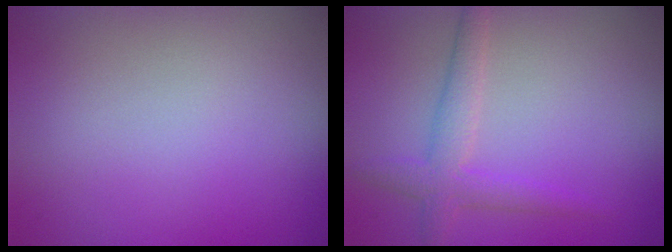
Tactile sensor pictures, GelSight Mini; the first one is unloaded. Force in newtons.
{"total": 2.8, "press": 2.8, "slide": 0.1}